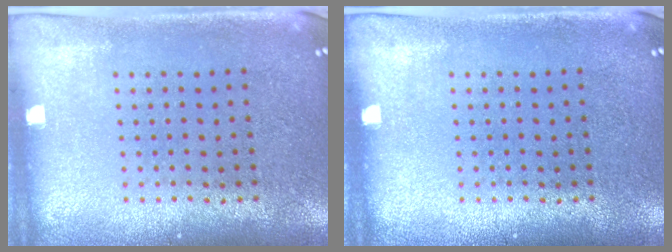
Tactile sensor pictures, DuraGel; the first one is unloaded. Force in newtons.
{"total": 0.0}